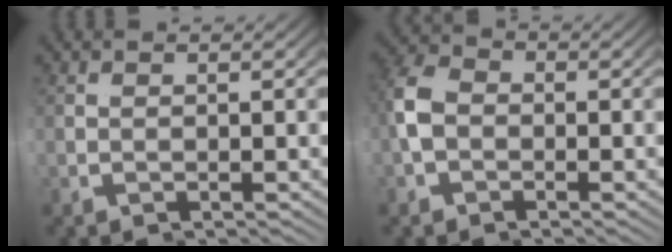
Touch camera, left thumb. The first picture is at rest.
{"total": 5.4, "force": [0.5, 4.3, 3.2], "torque": [-0.074, 0.001, 0.001]}